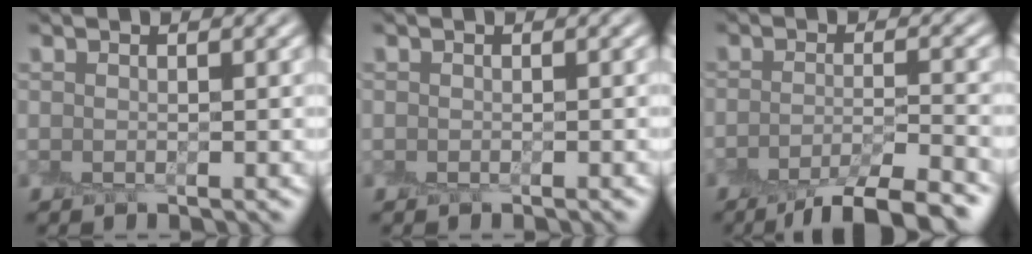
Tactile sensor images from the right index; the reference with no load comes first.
{"total": 0.6, "force": [-0.4, 0.4, -0.1], "torque": [0.006, 0.001, -0.009]}
{"total": 6.0, "force": [-4.3, 1.1, 4.0], "torque": [-0.054, -0.001, -0.071]}